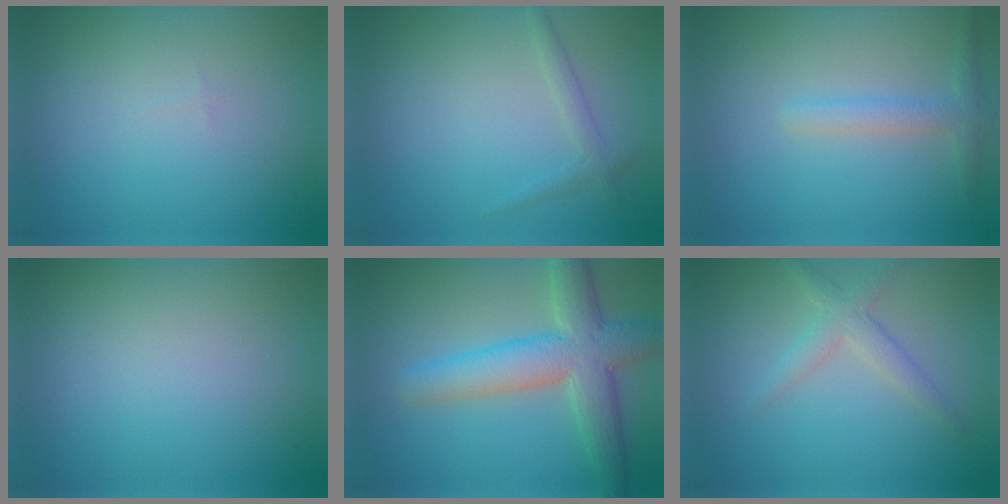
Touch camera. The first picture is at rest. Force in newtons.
{"total": 1.4, "press": 1.4, "slide": 0.0}
{"total": 2.1, "press": 2.1, "slide": 0.1}
{"total": 0.0}
{"total": 7.3, "press": 7.3, "slide": 0.4}
{"total": 2.5, "press": 2.5, "slide": 0.0}